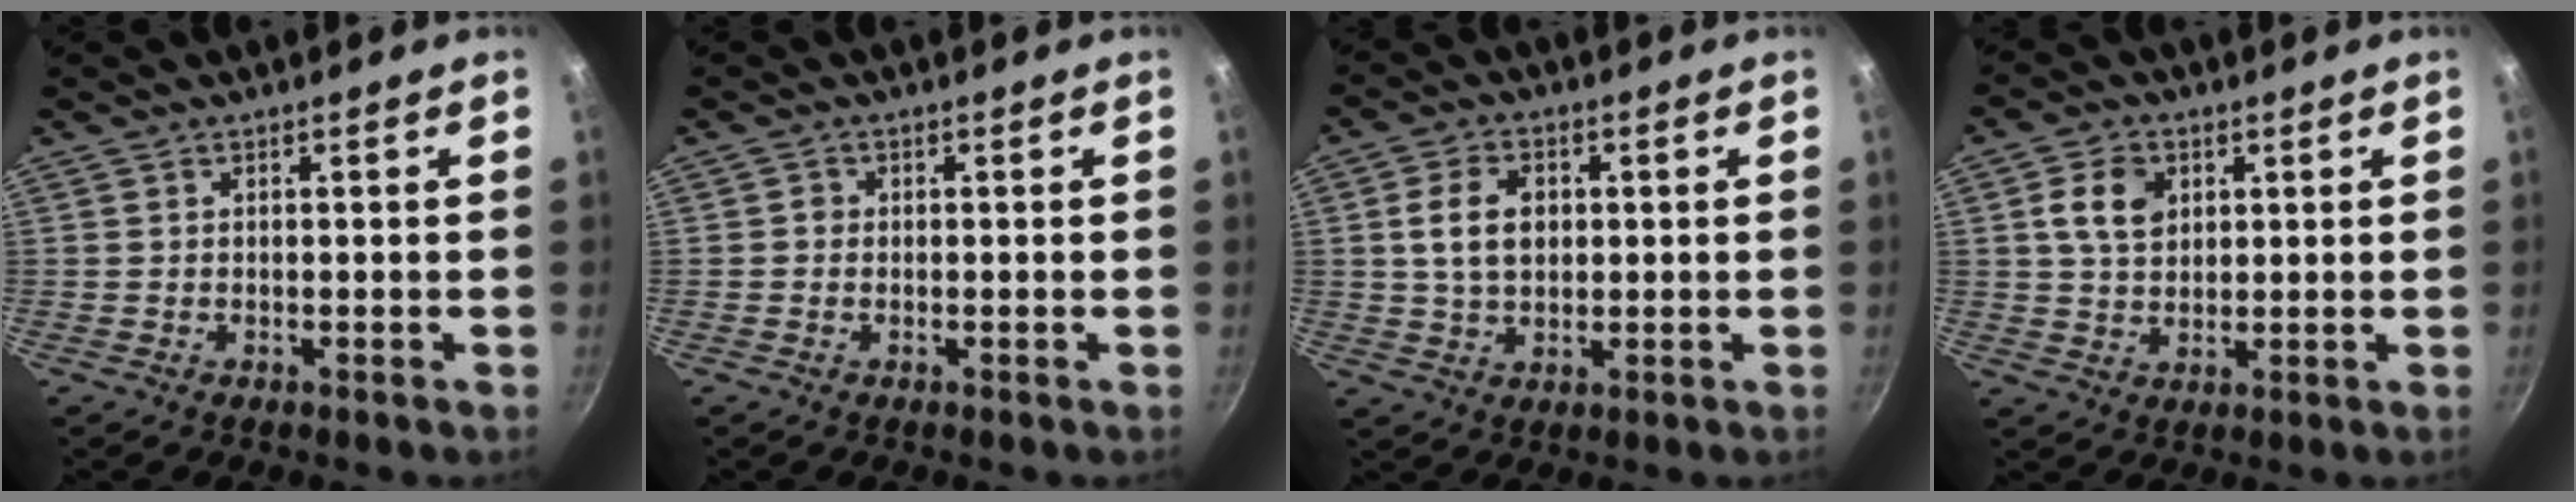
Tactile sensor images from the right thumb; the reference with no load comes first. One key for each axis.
{"total": 1.0, "fx": -0.1, "fy": 0.9, "fz": 0.3, "tx": -0.001, "ty": 0.004, "tz": -0.005}
{"total": 7.9, "fx": 1.2, "fy": 5.6, "fz": 5.5, "tx": -0.086, "ty": 0.006, "tz": 0.020}
{"total": 7.1, "fx": 2.2, "fy": 5.2, "fz": 4.3, "tx": -0.062, "ty": 0.001, "tz": 0.037}